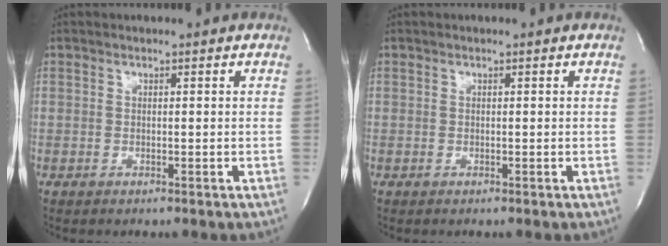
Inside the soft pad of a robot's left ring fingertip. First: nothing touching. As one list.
[{"total": 0.0}]